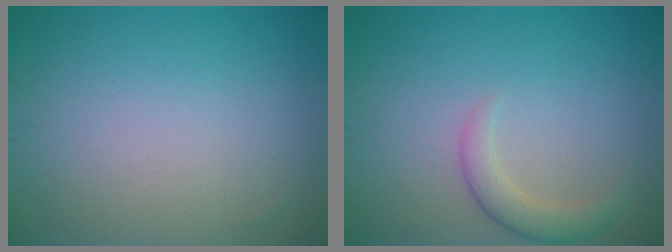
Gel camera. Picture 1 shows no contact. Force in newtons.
{"total": 2.4, "press": 2.4, "slide": 0.3}